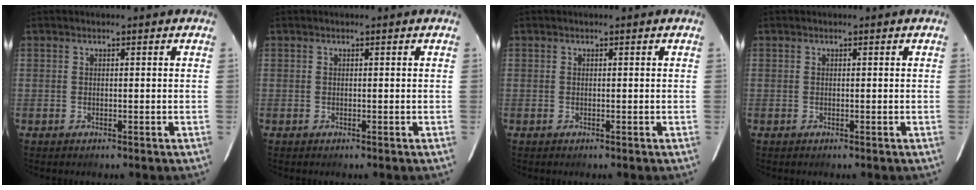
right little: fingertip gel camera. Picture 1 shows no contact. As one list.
[{"total": 0.0}, {"total": 0.0}, {"total": 0.0}]